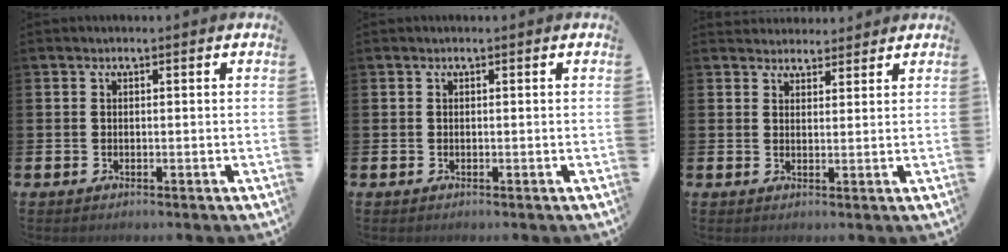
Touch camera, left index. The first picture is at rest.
{"total": 0.0}
{"total": 3.1, "force": [2.9, 1.0, -0.3], "torque": [0.004, -0.011, 0.054]}